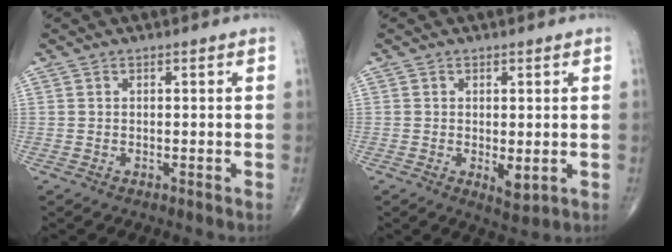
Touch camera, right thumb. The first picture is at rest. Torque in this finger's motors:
{"motor_torque": [3.76, 1.25, 1.26, -1.30, 0.46]}